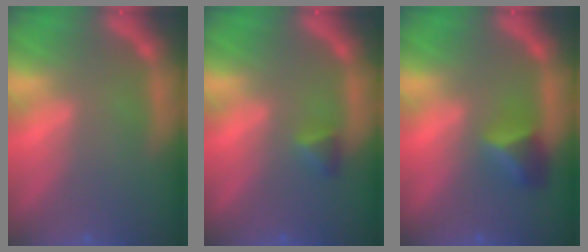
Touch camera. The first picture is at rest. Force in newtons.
{"total": 1.4}
{"total": 2.9}